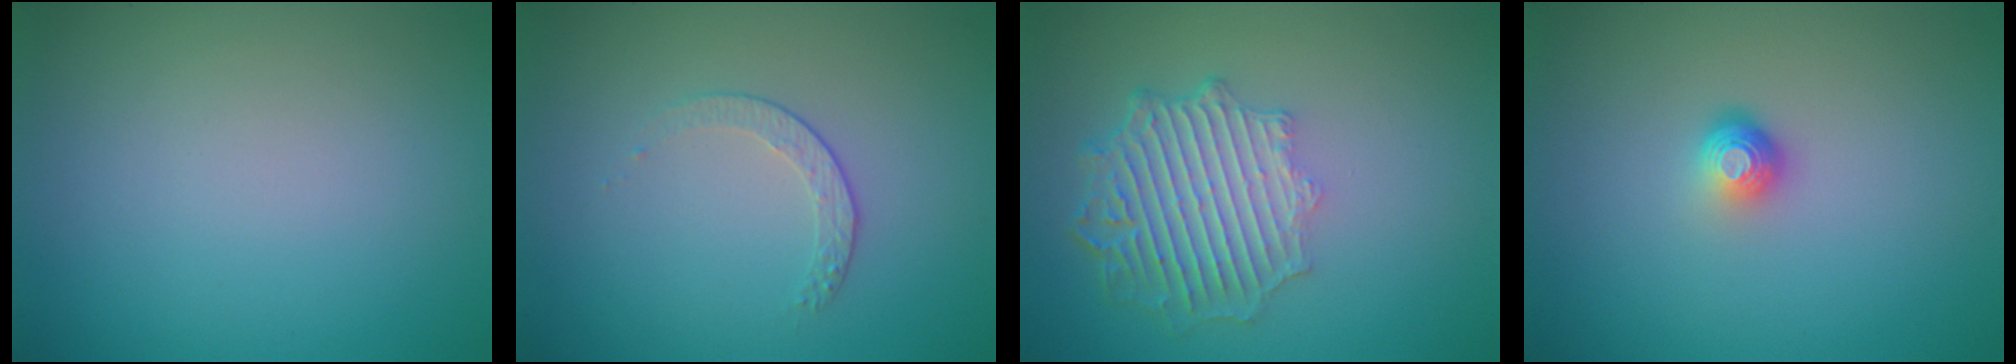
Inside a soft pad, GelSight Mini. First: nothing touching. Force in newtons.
{"total": 1.5, "press": 0.9, "slide": 1.2}
{"total": 6.2, "press": 4.8, "slide": 3.8}
{"total": 1.8, "press": 1.2, "slide": 1.4}